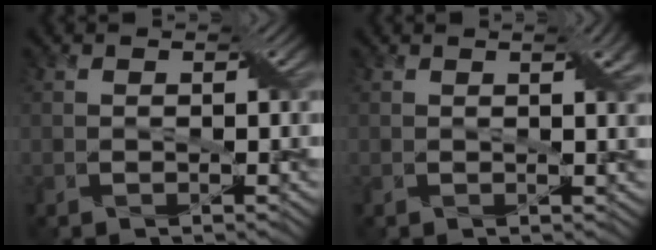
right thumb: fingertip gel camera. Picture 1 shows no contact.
{"total": 2.8, "force": [1.2, 0.7, 2.4], "torque": [-0.036, 0.003, 0.020]}